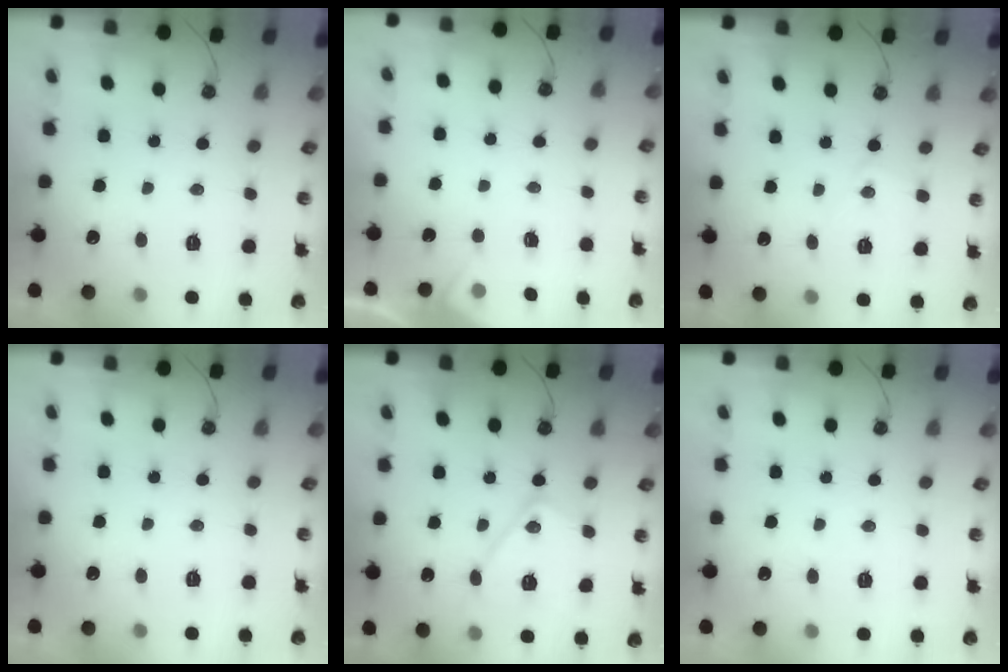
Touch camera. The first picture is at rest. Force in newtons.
{"total": 2.8, "press": 2.7, "slide": 0.4}
{"total": 4.8, "press": 4.8, "slide": 0.7}
{"total": 0.0}
{"total": 12.4, "press": 12.3, "slide": 0.9}
{"total": 2.1, "press": 2.1, "slide": 0.5}